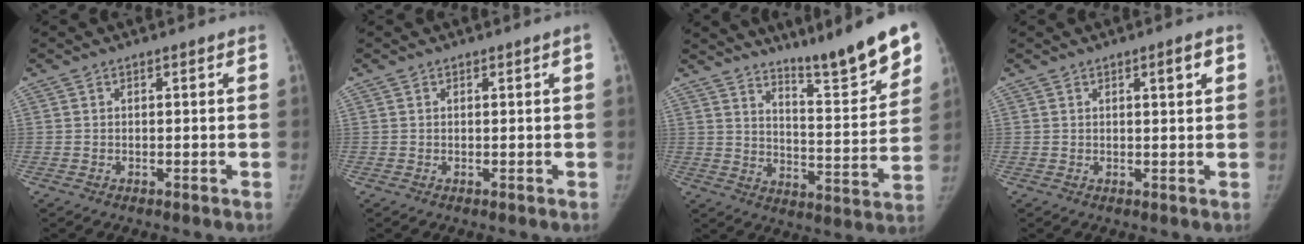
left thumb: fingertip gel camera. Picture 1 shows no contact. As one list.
[{"total": 0.5, "force": [0.1, -0.2, 0.5], "torque": [-0.012, -0.001, 0.002]}, {"total": 16.5, "force": [12.3, 2.3, 10.7], "torque": [-0.121, -0.083, 0.194]}, {"total": 2.7, "force": [1.1, 0.4, 2.4], "torque": [-0.031, -0.003, 0.016]}]